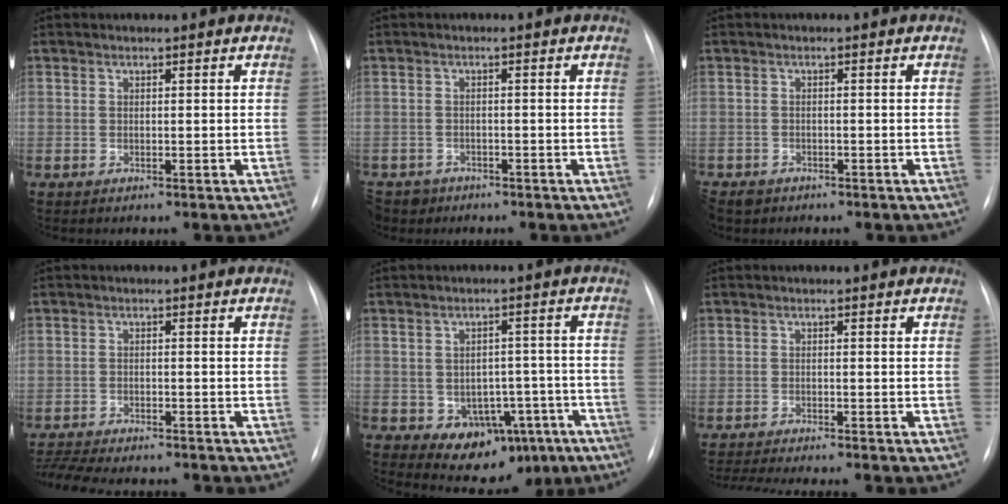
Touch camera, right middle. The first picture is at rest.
{"total": 6.0, "force": [-4.4, 4.0, 0.5], "torque": [-0.015, -0.002, -0.074]}
{"total": 3.6, "force": [-2.8, 2.3, 0.5], "torque": [-0.007, -0.001, -0.045]}
{"total": 11.9, "force": [-10.7, 2.3, 4.6], "torque": [-0.087, -0.004, -0.153]}
{"total": 11.0, "force": [-5.5, 7.5, 5.9], "torque": [-0.051, 0.032, -0.061]}
{"total": 8.3, "force": [-7.4, -0.2, 3.7], "torque": [-0.046, -0.014, -0.113]}